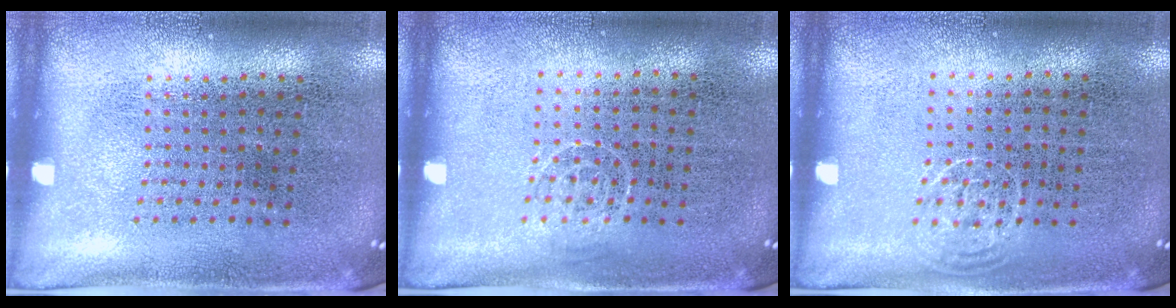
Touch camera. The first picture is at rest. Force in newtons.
{"total": 0.7, "press": 0.5, "slide": 0.5}
{"total": 0.6, "press": 0.4, "slide": 0.4}